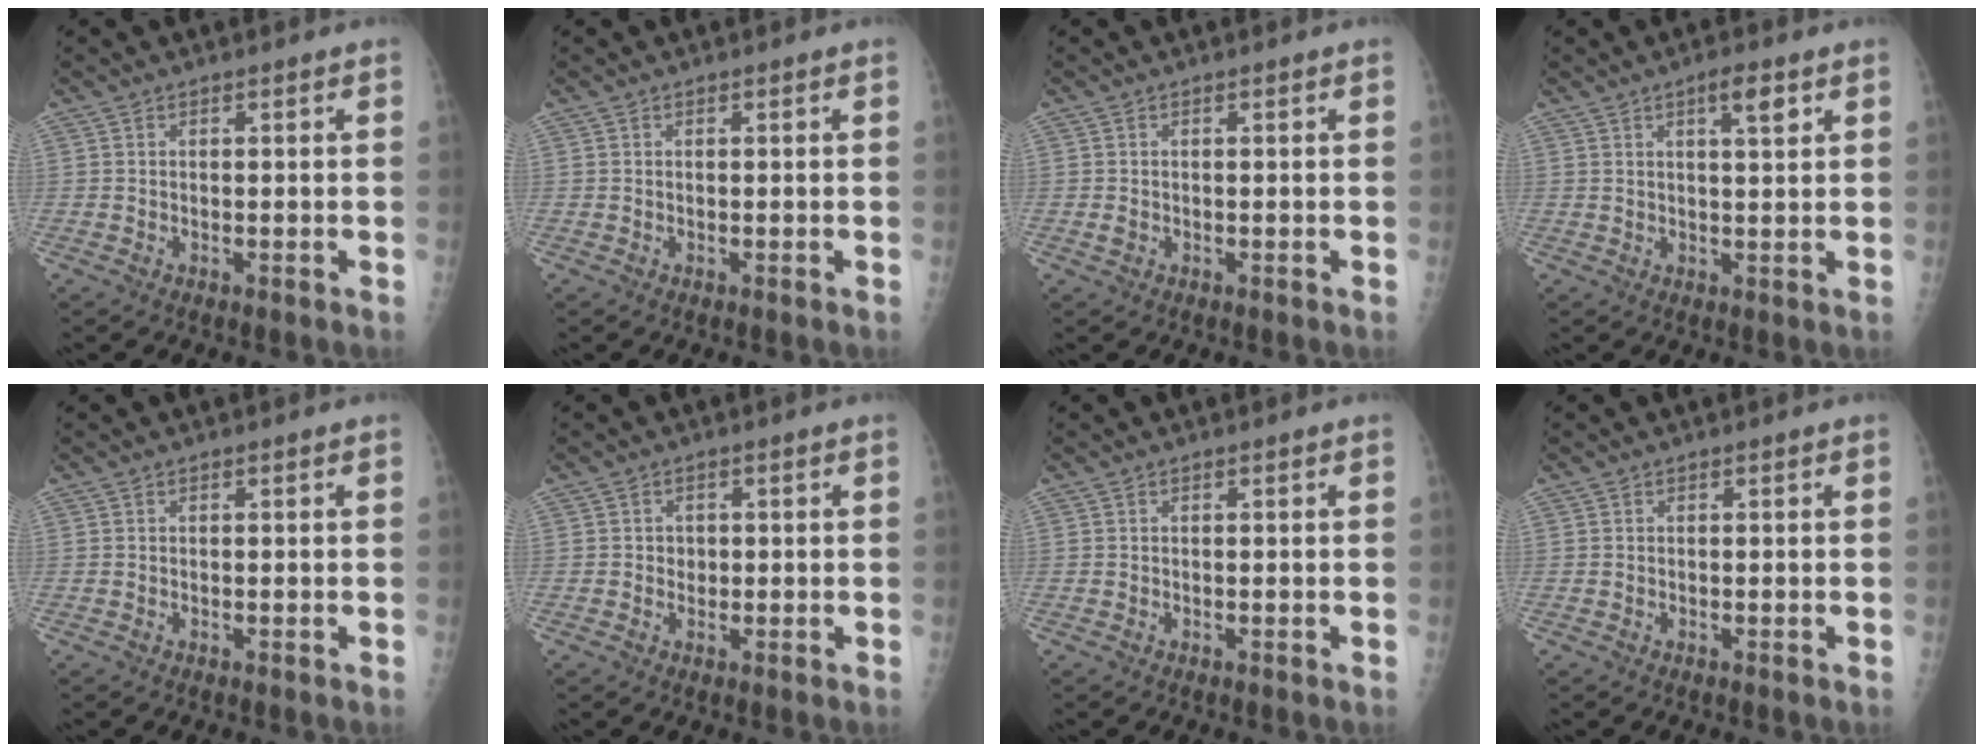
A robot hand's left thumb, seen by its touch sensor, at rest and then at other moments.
{"total": 0.0}
{"total": 1.0, "force": [-0.3, 0.8, 0.6], "torque": [-0.012, 0.001, -0.006]}
{"total": 4.2, "force": [2.1, 1.0, 3.5], "torque": [-0.053, -0.007, 0.033]}
{"total": 0.0}
{"total": 1.7, "force": [-0.1, 1.6, 0.6], "torque": [0.006, 0.004, -0.004]}
{"total": 0.0}
{"total": 0.0}